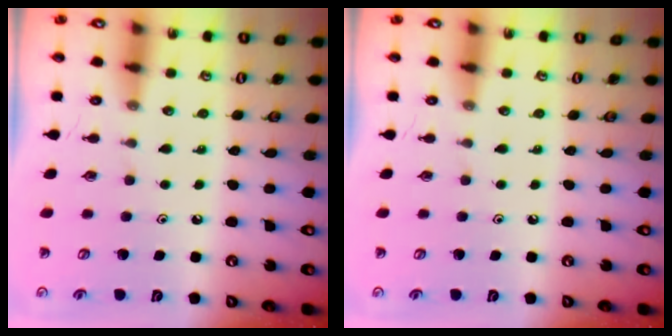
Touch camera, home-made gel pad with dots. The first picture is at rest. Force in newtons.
{"total": 0.0}